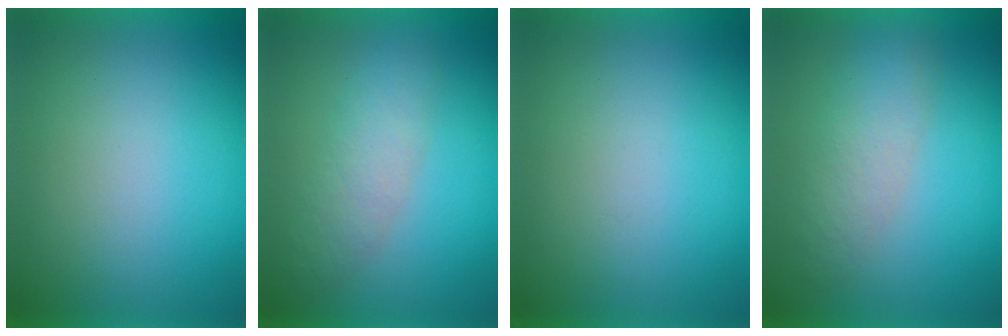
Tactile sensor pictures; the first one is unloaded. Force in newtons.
{"total": 2.8}
{"total": 0.0}
{"total": 4.3}